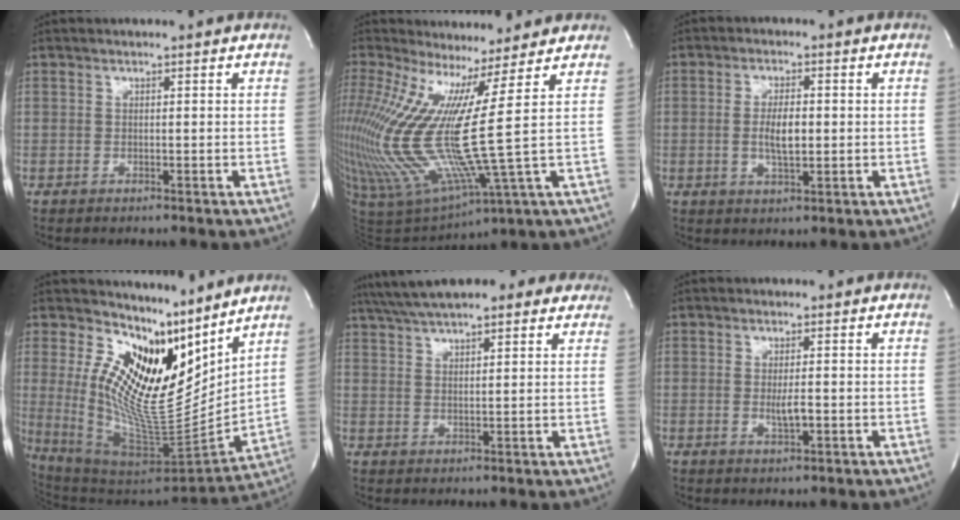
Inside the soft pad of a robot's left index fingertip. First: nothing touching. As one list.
[{"total": 16.9, "force": [5.4, -1.0, 16.0], "torque": [-0.353, -0.025, 0.102]}, {"total": 4.9, "force": [-0.3, 1.5, 4.7], "torque": [-0.094, -0.001, -0.003]}, {"total": 14.7, "force": [9.4, 4.3, 10.5], "torque": [-0.171, -0.034, 0.178]}, {"total": 17.1, "force": [13.9, 4.2, 9.1], "torque": [-0.153, 0.050, 0.194]}, {"total": 2.6, "force": [-0.4, 0.5, 2.5], "torque": [-0.051, -0.003, -0.005]}]